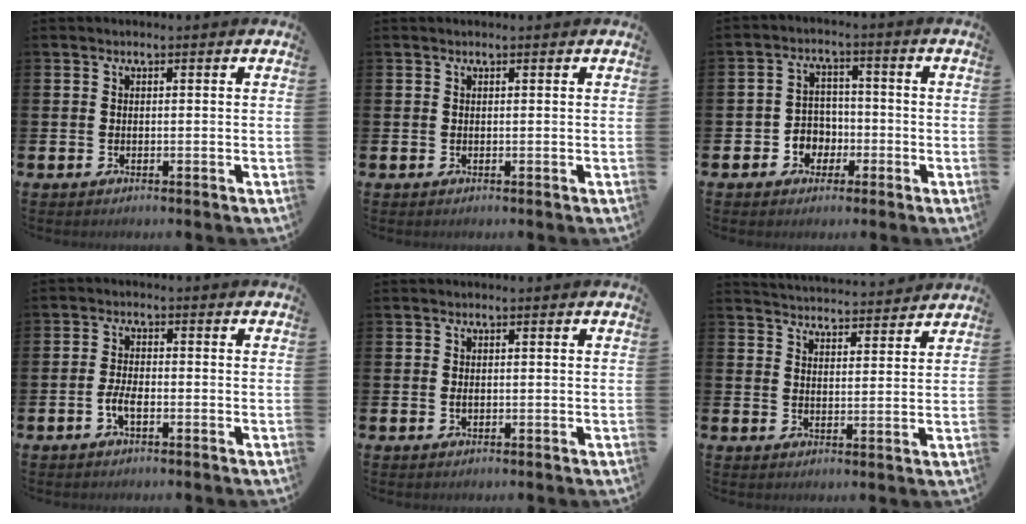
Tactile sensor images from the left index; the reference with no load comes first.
{"total": 0.0}
{"total": 3.7, "force": [-1.2, 3.4, 0.8], "torque": [-0.021, -0.002, -0.032]}
{"total": 2.6, "force": [-1.0, 1.1, 2.2], "torque": [-0.034, 0.000, -0.020]}
{"total": 0.7, "force": [0.0, 0.4, 0.5], "torque": [-0.012, 0.002, -0.001]}
{"total": 4.6, "force": [4.6, 0.3, -0.1], "torque": [-0.006, -0.036, 0.081]}